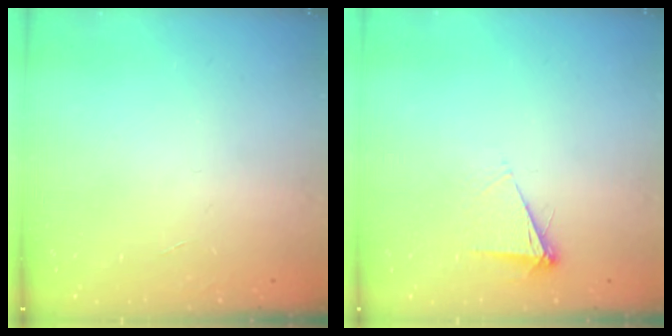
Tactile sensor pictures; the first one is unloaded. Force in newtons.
{"total": 5.1, "press": 5.0, "slide": 0.6}